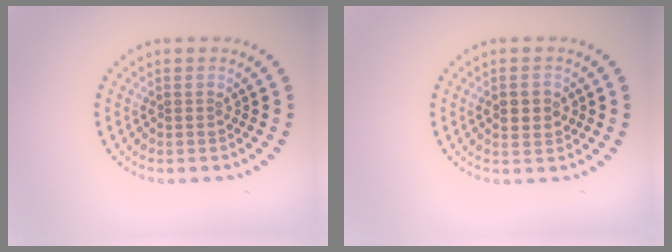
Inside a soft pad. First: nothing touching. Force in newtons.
{"total": 2.3, "press": 2.3, "slide": 0.2}